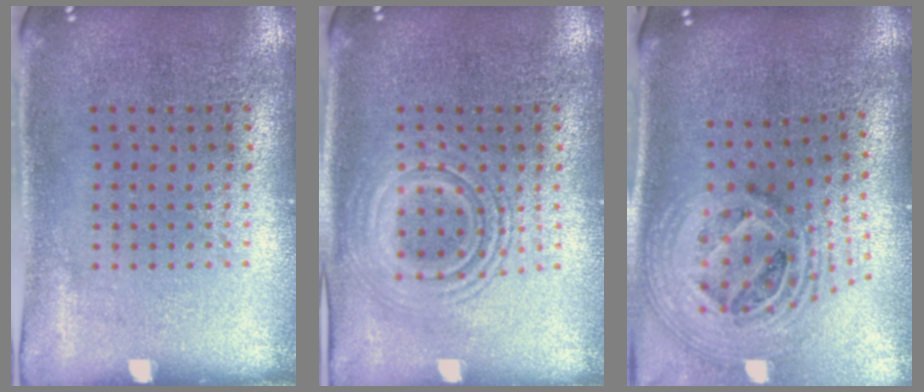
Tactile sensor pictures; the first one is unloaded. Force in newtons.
{"total": 2.3, "press": 2.3, "slide": 0.4}
{"total": 2.7, "press": 1.9, "slide": 1.9}